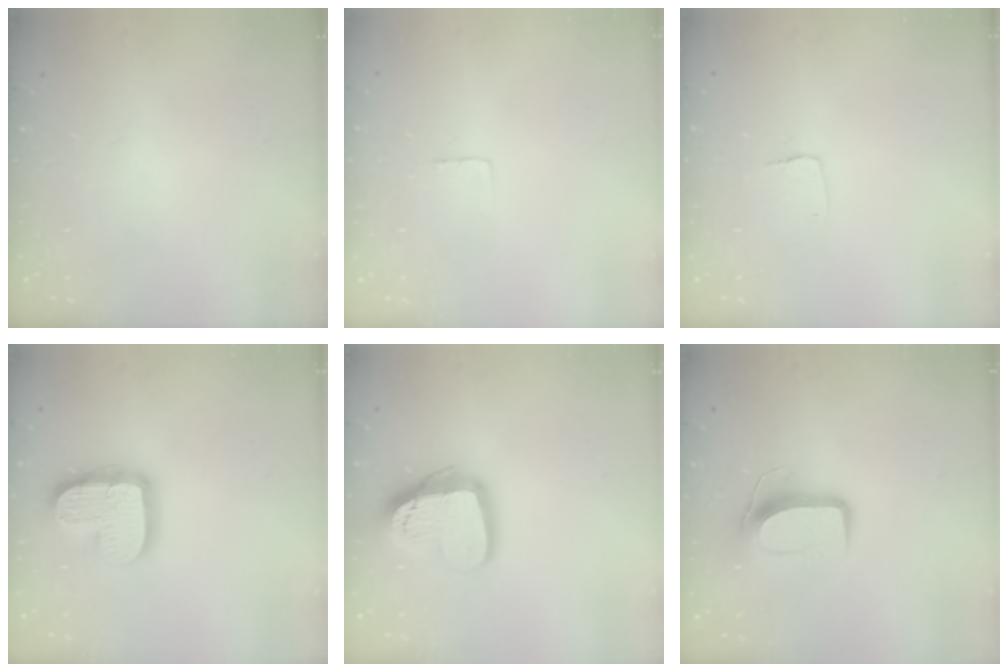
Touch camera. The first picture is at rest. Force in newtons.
{"total": 2.3, "press": 2.3, "slide": 0.1}
{"total": 3.2, "press": 3.2, "slide": 0.3}
{"total": 15.6, "press": 15.5, "slide": 1.3}
{"total": 16.7, "press": 16.6, "slide": 1.4}
{"total": 9.5, "press": 9.5, "slide": 0.3}